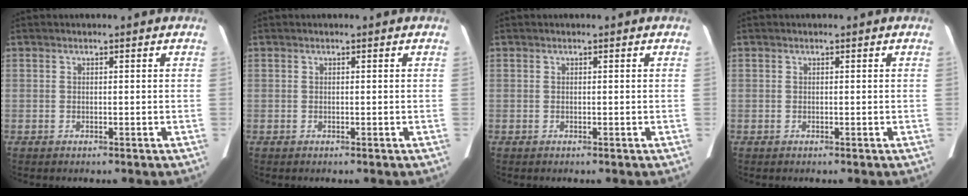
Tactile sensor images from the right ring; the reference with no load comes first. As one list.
[{"total": 0.0}, {"total": 0.0}, {"total": 0.0}]